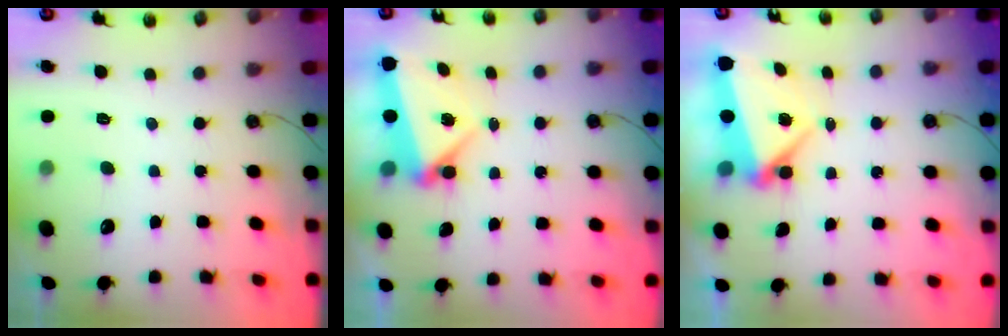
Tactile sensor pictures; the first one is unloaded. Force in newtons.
{"total": 5.5, "press": 5.4, "slide": 0.9}
{"total": 5.7, "press": 5.7, "slide": 0.4}